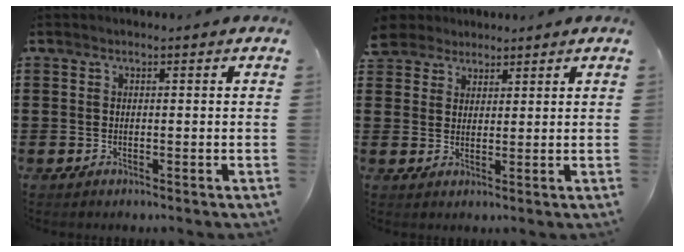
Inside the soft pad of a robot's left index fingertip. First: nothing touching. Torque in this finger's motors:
{"motor_torque": [0.73, -0.66, 1.05, 0.21]}